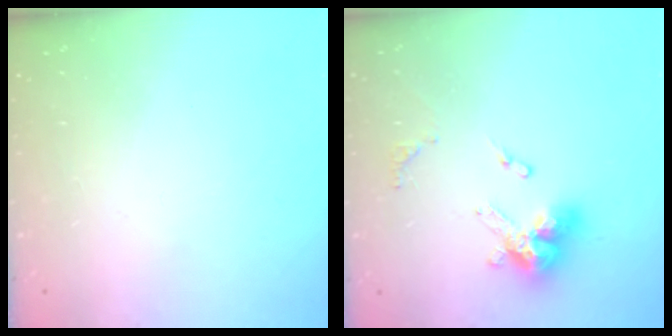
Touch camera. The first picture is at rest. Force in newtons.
{"total": 12.1, "press": 12.0, "slide": 1.1}